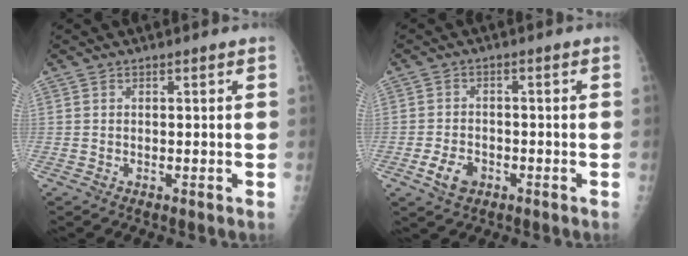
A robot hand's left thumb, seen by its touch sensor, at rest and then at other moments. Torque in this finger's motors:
{"motor_torque": [-0.84, 0.61, 0.72, 0.33, 0.00]}